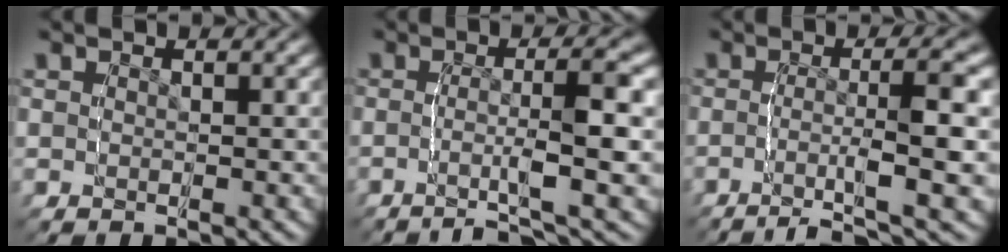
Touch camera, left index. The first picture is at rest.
{"total": 5.2, "force": [-2.8, 0.0, 4.4], "torque": [-0.070, -0.008, -0.048]}
{"total": 6.5, "force": [-4.1, 0.5, 5.1], "torque": [-0.075, -0.011, -0.062]}